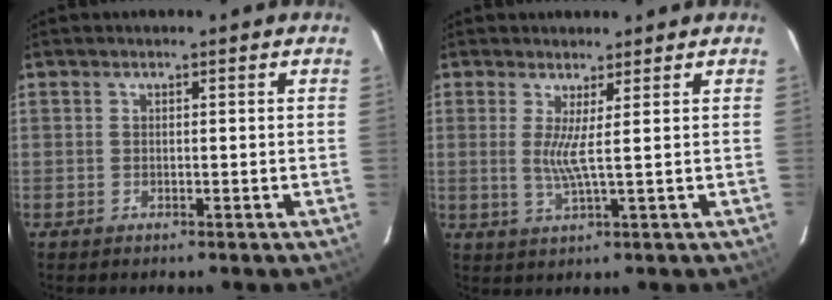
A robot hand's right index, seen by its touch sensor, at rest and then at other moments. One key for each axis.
{"total": 3.3, "fx": 0.9, "fy": -0.8, "fz": 3.1, "tx": -0.058, "ty": -0.012, "tz": 0.011}